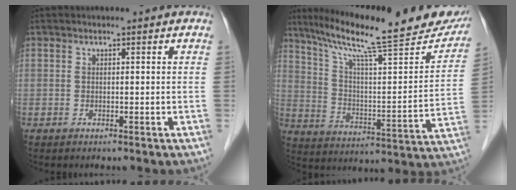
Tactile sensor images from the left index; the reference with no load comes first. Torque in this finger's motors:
{"motor_torque": [0.32, -0.46, 0.29, 0.11]}